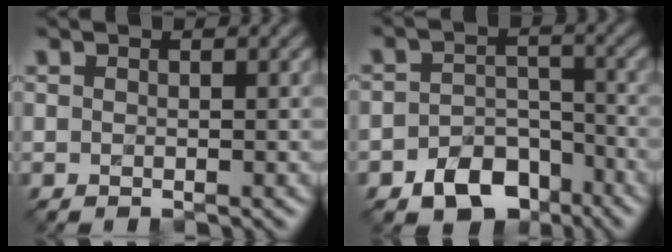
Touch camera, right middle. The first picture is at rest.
{"total": 5.1, "force": [-3.5, 3.2, 1.9], "torque": [-0.032, 0.003, -0.058]}